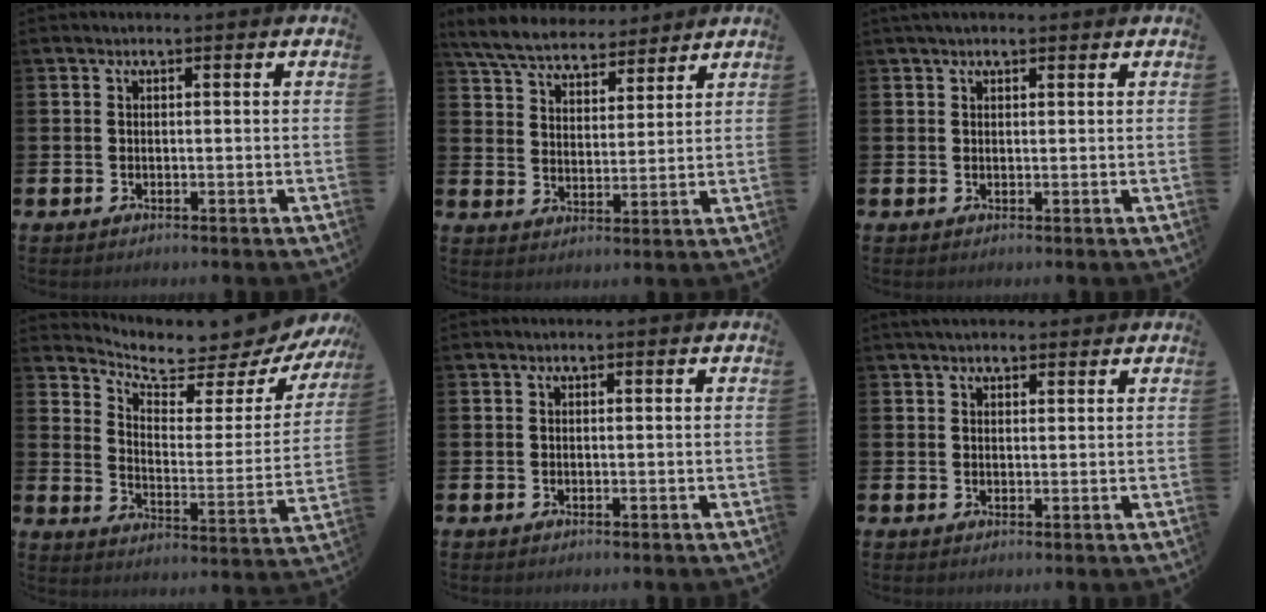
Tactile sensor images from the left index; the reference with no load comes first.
{"total": 6.7, "force": [6.4, 1.8, 1.3], "torque": [-0.056, -0.031, 0.116]}
{"total": 1.8, "force": [1.5, 0.6, 0.7], "torque": [-0.005, 0.003, 0.026]}
{"total": 6.7, "force": [6.3, 1.4, 1.7], "torque": [-0.055, -0.059, 0.100]}
{"total": 0.0}
{"total": 2.8, "force": [2.5, 0.9, 0.8], "torque": [-0.010, -0.004, 0.043]}